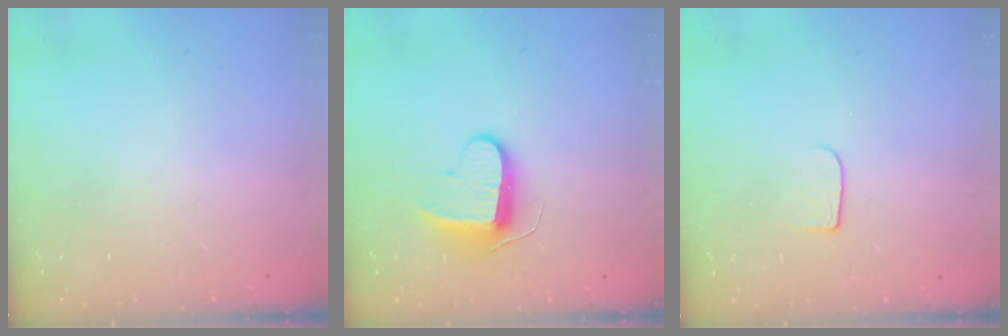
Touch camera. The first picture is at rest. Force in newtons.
{"total": 9.6, "press": 9.6, "slide": 0.4}
{"total": 5.3, "press": 5.2, "slide": 0.6}